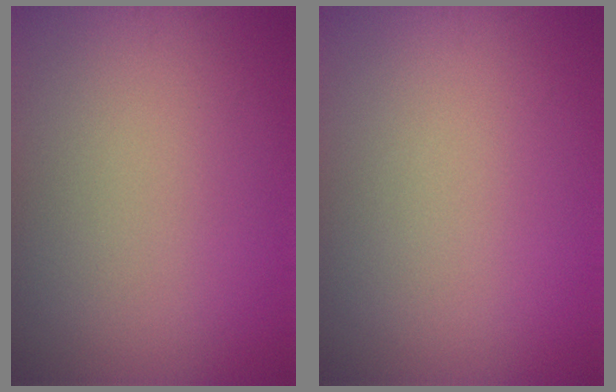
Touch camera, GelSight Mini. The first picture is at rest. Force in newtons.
{"total": 0.0}